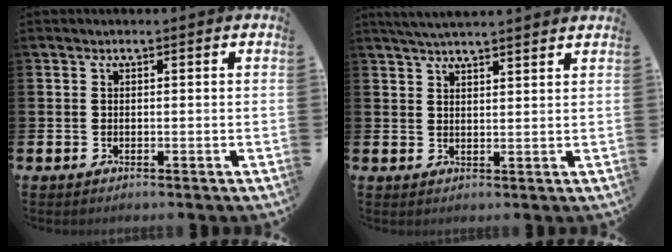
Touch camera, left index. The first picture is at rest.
{"total": 3.7, "force": [3.7, -0.2, 0.7], "torque": [-0.021, -0.010, 0.067]}